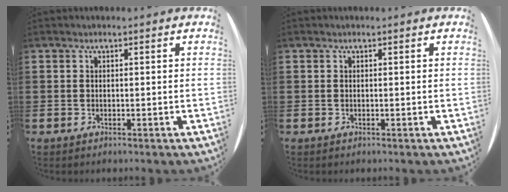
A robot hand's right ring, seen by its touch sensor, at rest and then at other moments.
{"total": 0.0}